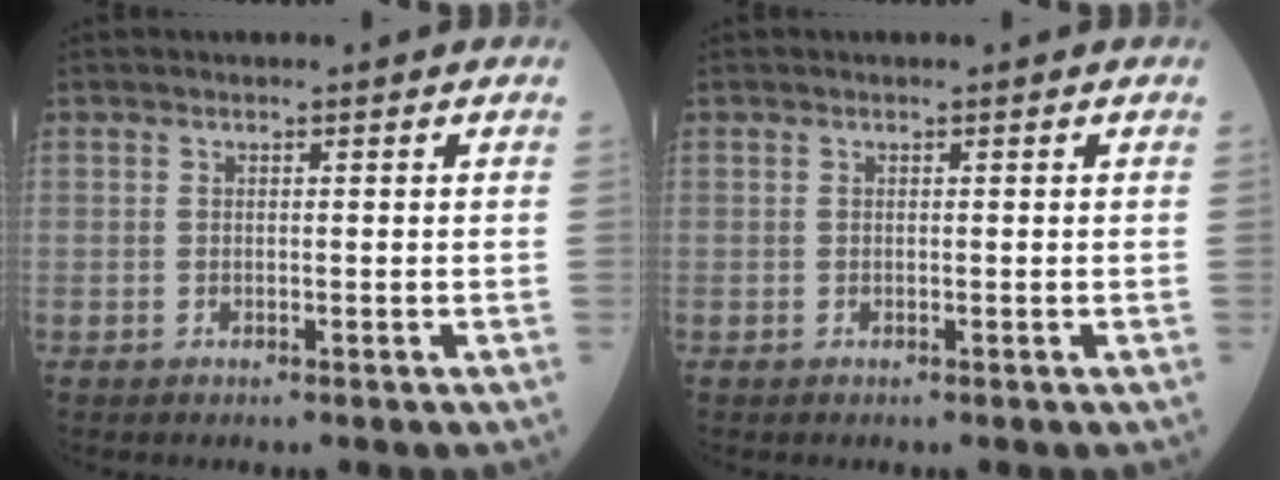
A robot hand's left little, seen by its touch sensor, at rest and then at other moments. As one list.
[{"total": 0.0}]